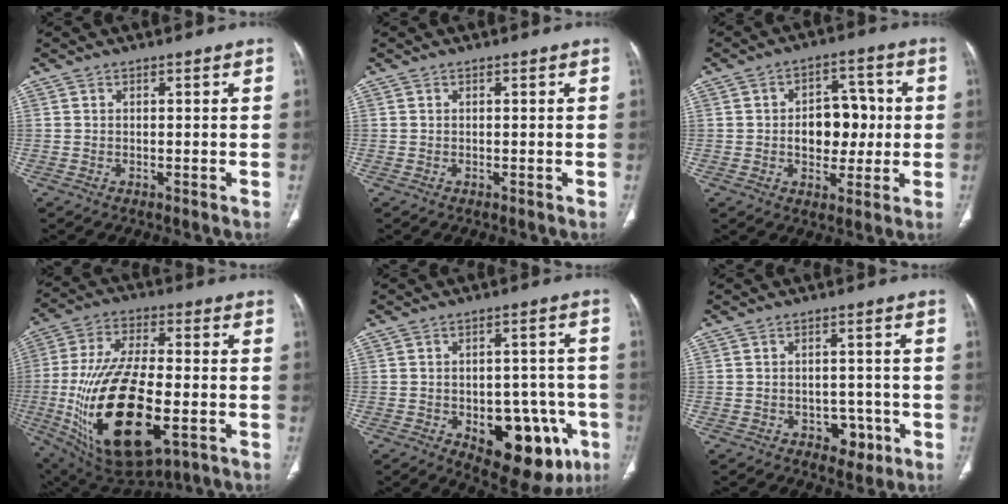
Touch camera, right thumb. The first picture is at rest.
{"total": 0.0}
{"total": 10.5, "force": [-0.1, 7.3, 7.6], "torque": [-0.063, 0.022, 0.001]}
{"total": 26.9, "force": [-6.6, 12.1, 23.1], "torque": [-0.491, -0.013, -0.093]}
{"total": 17.9, "force": [-6.4, 9.8, 13.5], "torque": [-0.131, 0.027, -0.065]}
{"total": 4.9, "force": [-2.1, 3.6, 2.6], "torque": [-0.011, 0.016, -0.021]}